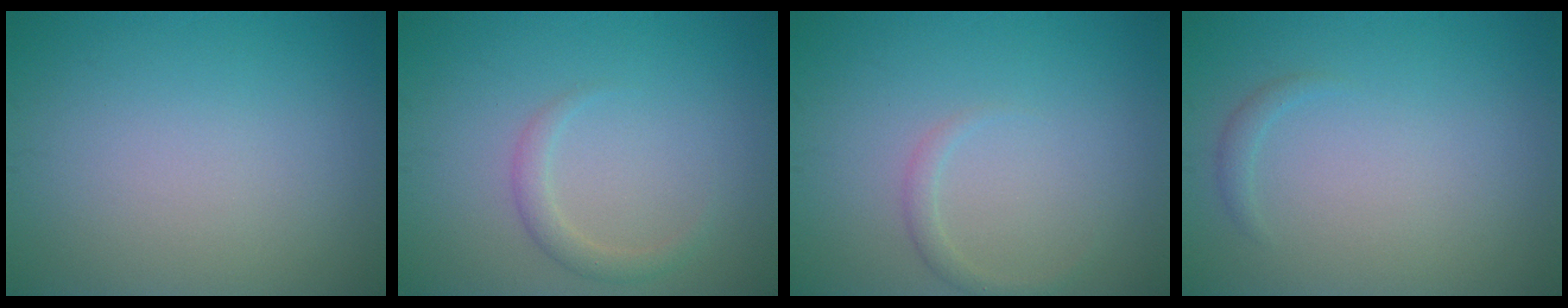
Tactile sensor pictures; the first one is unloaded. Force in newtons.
{"total": 1.6, "press": 1.6, "slide": 0.1}
{"total": 1.2, "press": 1.2, "slide": 0.1}
{"total": 0.8, "press": 0.8, "slide": 0.0}